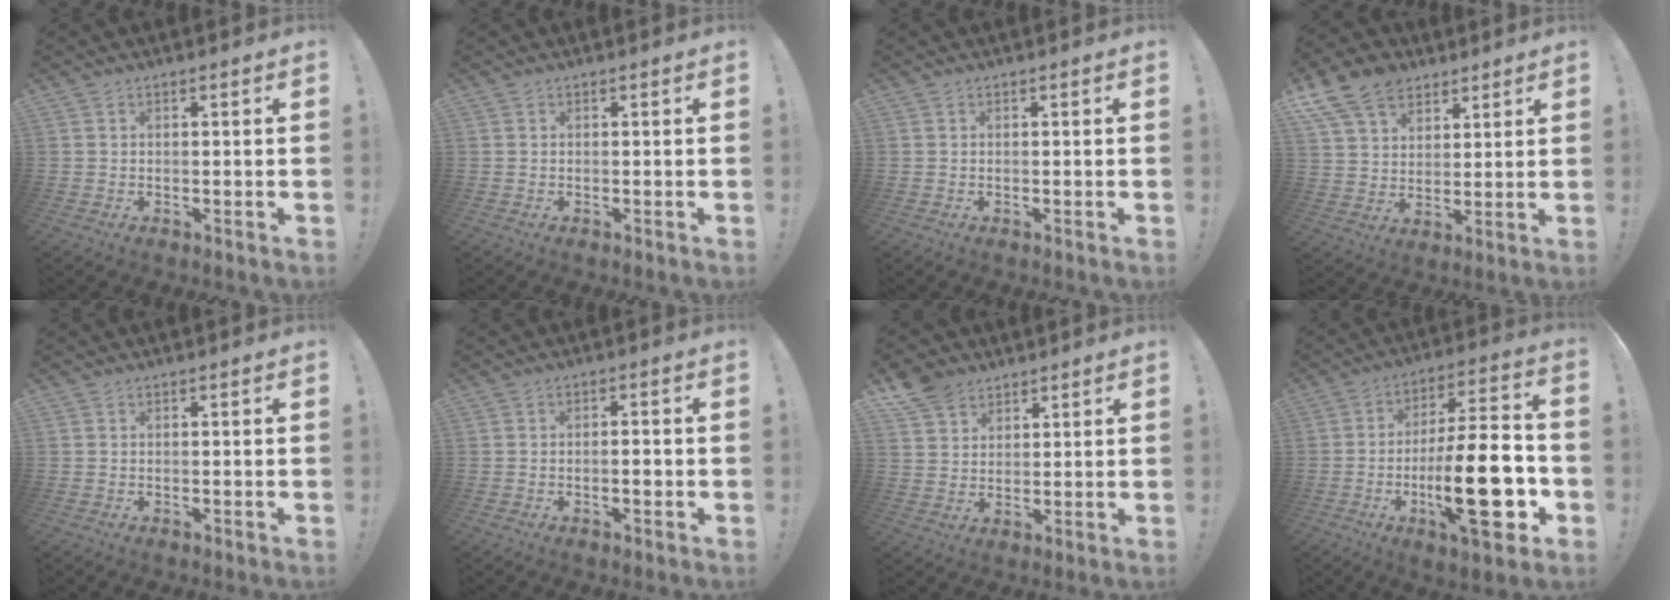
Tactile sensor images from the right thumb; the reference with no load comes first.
{"total": 0.0}
{"total": 0.0}
{"total": 13.7, "force": [8.4, 9.2, 5.4], "torque": [-0.102, -0.045, 0.167]}
{"total": 0.0}
{"total": 2.4, "force": [-1.0, 0.6, 2.1], "torque": [-0.031, 0.004, -0.019]}
{"total": 7.9, "force": [5.5, 5.2, 1.9], "torque": [-0.030, -0.035, 0.109]}
{"total": 24.9, "force": [-6.5, 7.7, 22.8], "torque": [-0.372, 0.022, -0.099]}